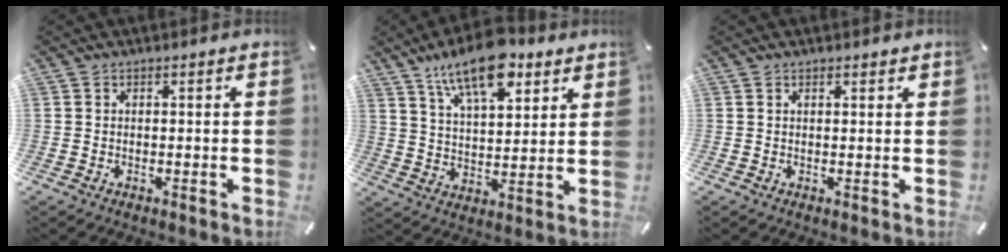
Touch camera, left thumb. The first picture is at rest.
{"total": 15.3, "force": [9.8, 6.9, 9.5], "torque": [-0.156, -0.038, 0.170]}
{"total": 0.8, "force": [0.7, 0.4, 0.3], "torque": [-0.005, 0.000, 0.013]}